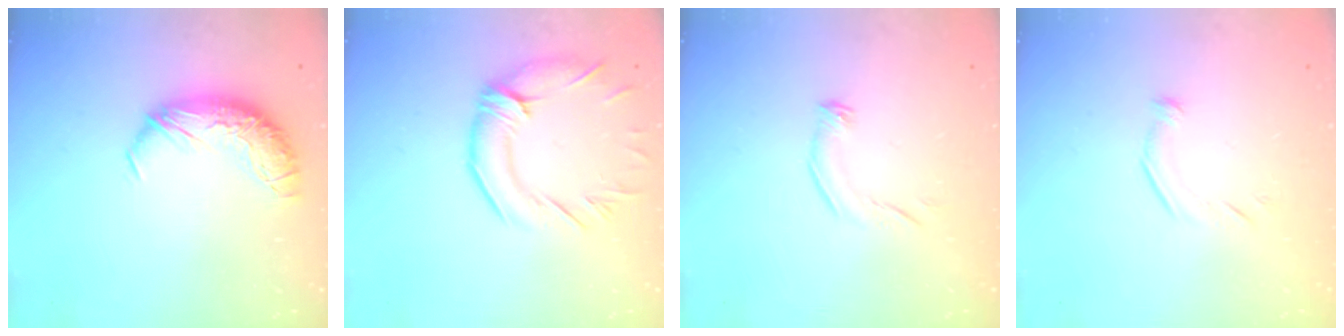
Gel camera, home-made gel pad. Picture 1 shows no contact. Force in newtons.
{"total": 3.7, "press": 3.3, "slide": 1.6}
{"total": 4.8, "press": 4.8, "slide": 0.6}
{"total": 4.8, "press": 4.6, "slide": 1.3}